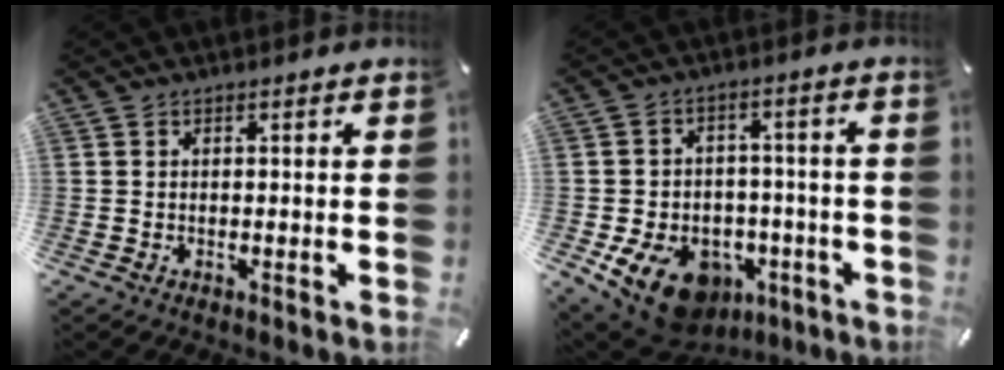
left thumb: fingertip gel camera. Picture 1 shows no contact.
{"total": 13.3, "force": [-6.7, 9.2, 7.0], "torque": [-0.123, 0.042, -0.110]}